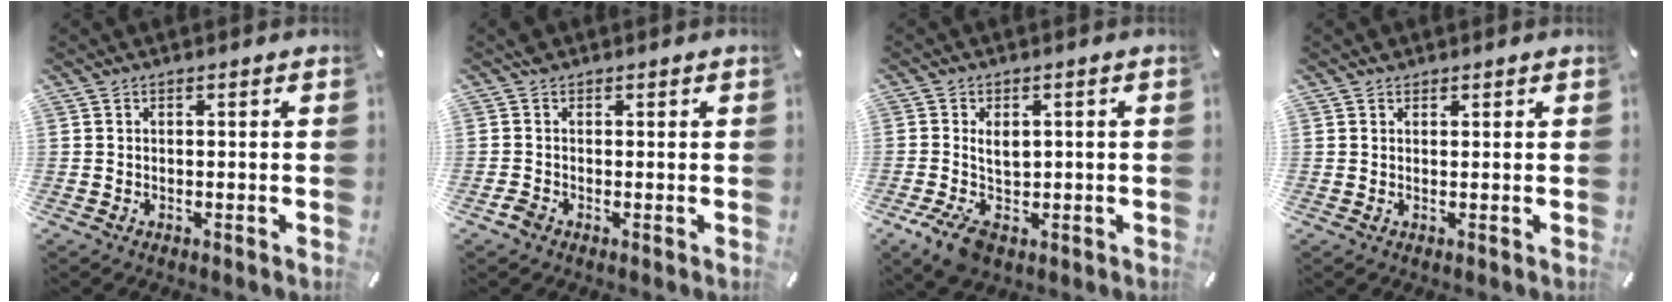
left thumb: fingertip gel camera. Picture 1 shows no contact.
{"total": 2.5, "force": [0.3, 2.4, 0.7], "torque": [-0.013, 0.006, 0.007]}
{"total": 7.8, "force": [-0.3, 5.7, 5.2], "torque": [-0.089, 0.000, -0.006]}
{"total": 1.3, "force": [1.0, 0.9, 0.0], "torque": [0.008, -0.001, 0.016]}